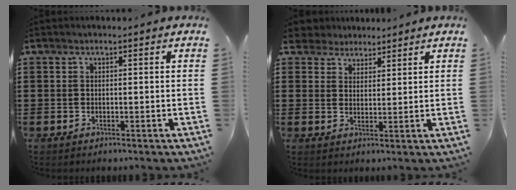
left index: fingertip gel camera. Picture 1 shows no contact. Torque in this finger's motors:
{"motor_torque": [1.23, -0.91, 0.19, 0.08]}